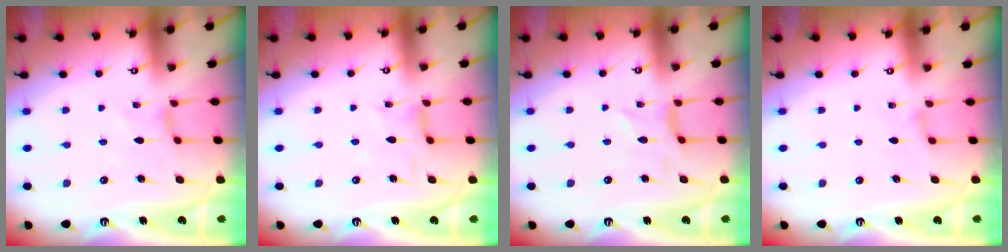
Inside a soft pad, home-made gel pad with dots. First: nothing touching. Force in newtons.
{"total": 1.7, "press": 1.7, "slide": 0.4}
{"total": 1.2, "press": 1.2, "slide": 0.1}
{"total": 1.8, "press": 1.7, "slide": 0.4}